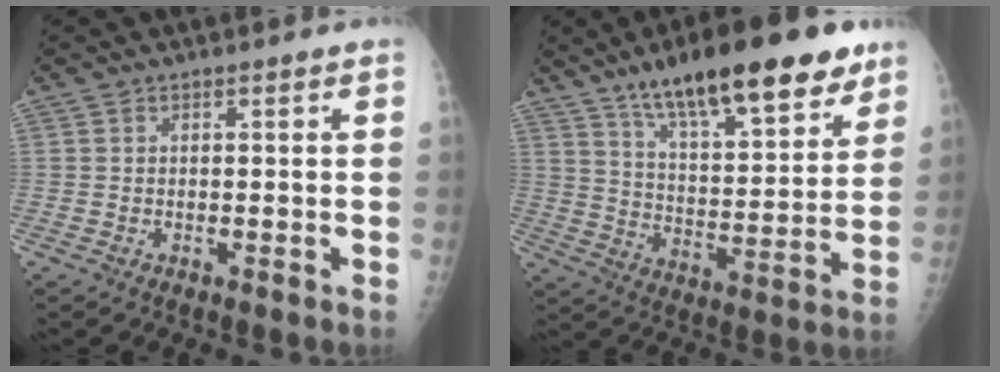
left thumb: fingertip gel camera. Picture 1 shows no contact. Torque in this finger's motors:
{"motor_torque": [0.68, 0.52, 1.48, -1.28, 0.22]}